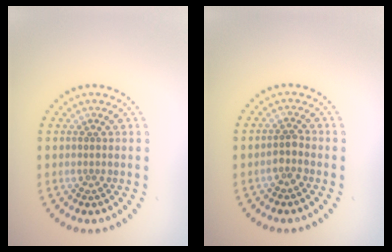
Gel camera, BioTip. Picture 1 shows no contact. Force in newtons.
{"total": 1.4, "press": 1.2, "slide": 0.7}